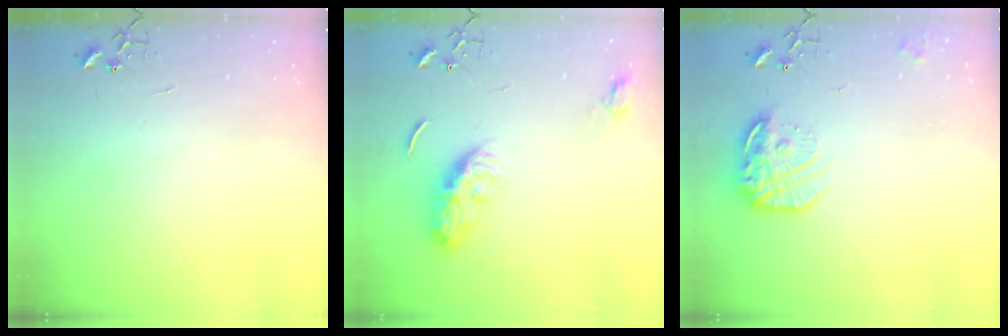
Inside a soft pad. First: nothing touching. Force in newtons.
{"total": 9.9, "press": 9.9, "slide": 0.1}
{"total": 16.4, "press": 16.3, "slide": 1.3}